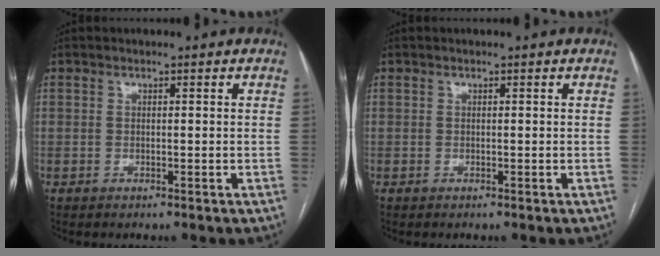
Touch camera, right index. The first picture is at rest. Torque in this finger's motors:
{"motor_torque": [0.00, 0.00, 0.00, 0.00]}